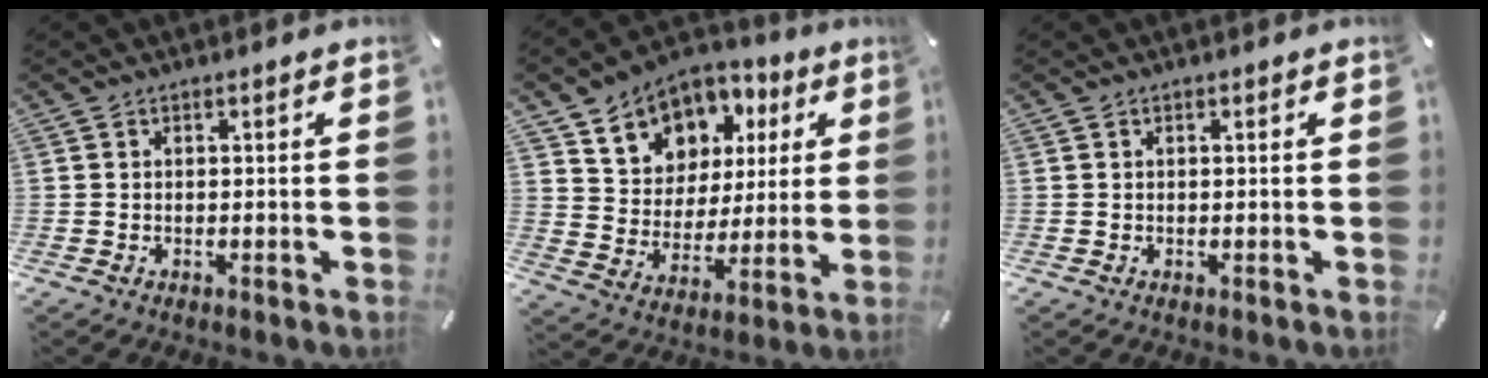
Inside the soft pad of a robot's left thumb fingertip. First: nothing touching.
{"total": 10.9, "force": [5.8, 9.2, 1.1], "torque": [-0.034, -0.049, 0.113]}
{"total": 0.0}